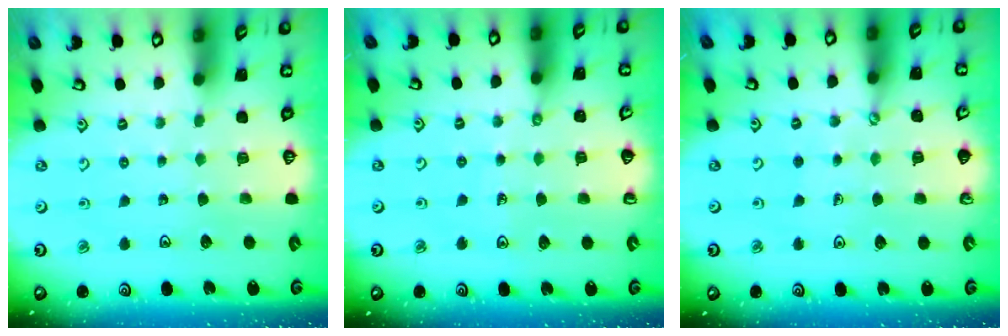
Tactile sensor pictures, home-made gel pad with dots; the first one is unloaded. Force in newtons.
{"total": 4.2, "press": 4.0, "slide": 1.5}
{"total": 1.6, "press": 1.6, "slide": 0.1}